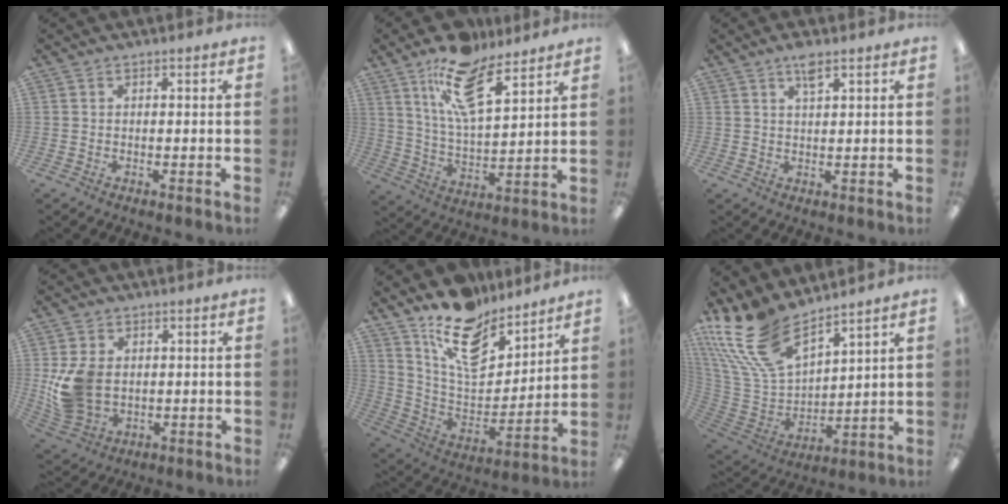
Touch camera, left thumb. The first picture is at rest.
{"total": 16.0, "force": [10.2, 6.1, 10.7], "torque": [-0.188, -0.035, 0.175]}
{"total": 3.6, "force": [2.5, 0.8, 2.5], "torque": [-0.048, -0.001, 0.042]}
{"total": 10.6, "force": [0.6, 7.9, 7.1], "torque": [-0.157, 0.007, 0.016]}
{"total": 15.5, "force": [11.1, 7.8, 7.3], "torque": [-0.135, -0.076, 0.203]}
{"total": 20.1, "force": [13.7, 9.6, 11.2], "torque": [-0.270, -0.073, 0.253]}